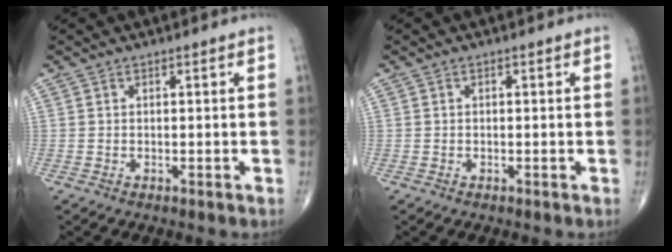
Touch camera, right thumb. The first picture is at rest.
{"total": 0.0}